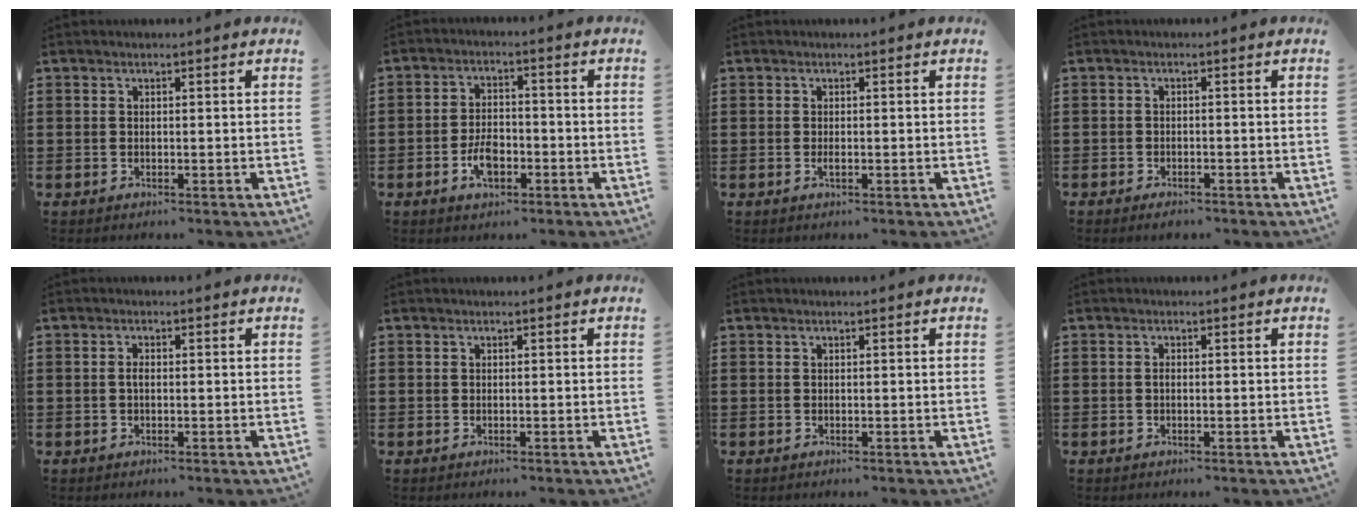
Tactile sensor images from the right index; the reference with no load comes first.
{"total": 4.9, "force": [-2.0, 2.7, 3.5], "torque": [-0.081, 0.001, -0.041]}
{"total": 0.9, "force": [-0.2, 0.2, 0.8], "torque": [-0.016, -0.005, -0.003]}
{"total": 1.4, "force": [-1.3, 0.3, 0.2], "torque": [-0.009, 0.000, -0.027]}
{"total": 1.3, "force": [-0.1, 0.5, 1.2], "torque": [-0.023, 0.000, -0.003]}
{"total": 0.0}
{"total": 0.0}
{"total": 0.7, "force": [-0.1, 0.3, 0.6], "torque": [-0.014, -0.002, -0.002]}